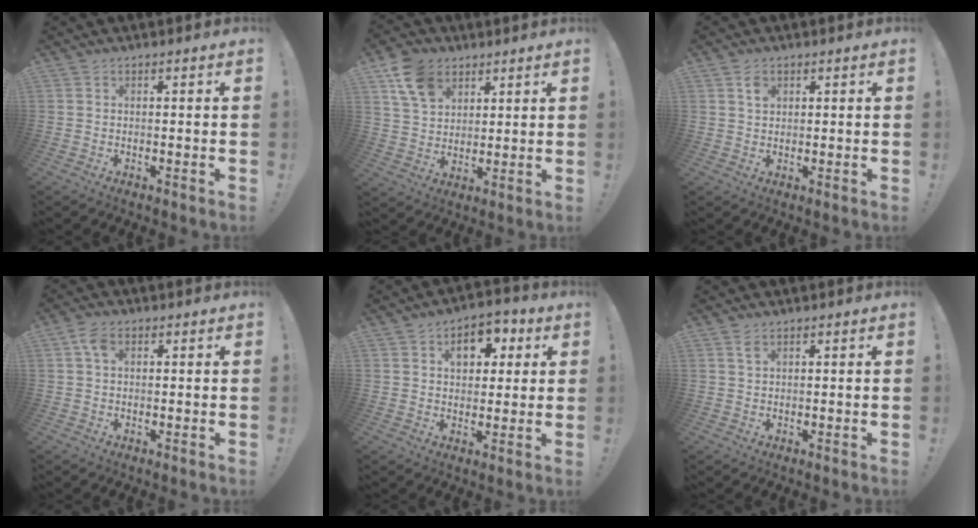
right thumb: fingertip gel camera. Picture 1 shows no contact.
{"total": 11.8, "force": [6.6, 8.2, 5.3], "torque": [-0.087, -0.025, 0.129]}
{"total": 2.6, "force": [1.4, 1.6, 1.4], "torque": [-0.007, -0.008, 0.020]}
{"total": 4.2, "force": [1.4, 2.4, 3.1], "torque": [-0.055, 0.003, 0.027]}
{"total": 9.0, "force": [3.3, 6.3, 5.6], "torque": [-0.066, -0.003, 0.055]}
{"total": 1.9, "force": [1.1, 0.7, 1.3], "torque": [-0.012, -0.007, 0.017]}